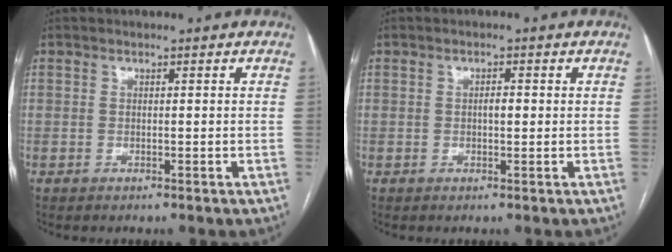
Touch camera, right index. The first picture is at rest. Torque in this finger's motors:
{"motor_torque": [0.26, -0.04, 0.03, 0.03]}